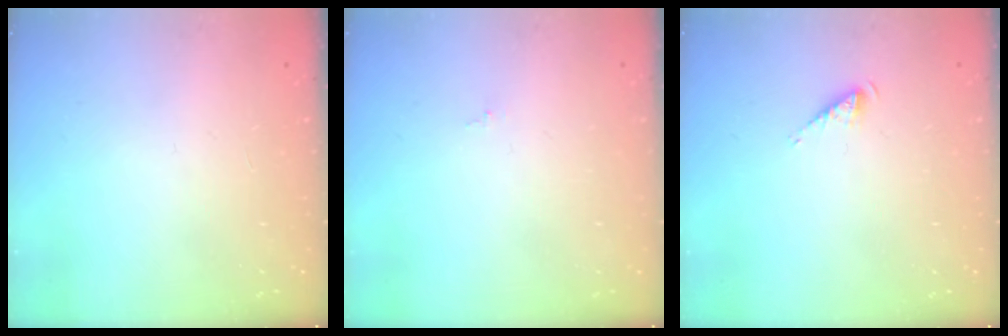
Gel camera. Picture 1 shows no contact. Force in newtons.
{"total": 0.0}
{"total": 2.7, "press": 2.7, "slide": 0.4}